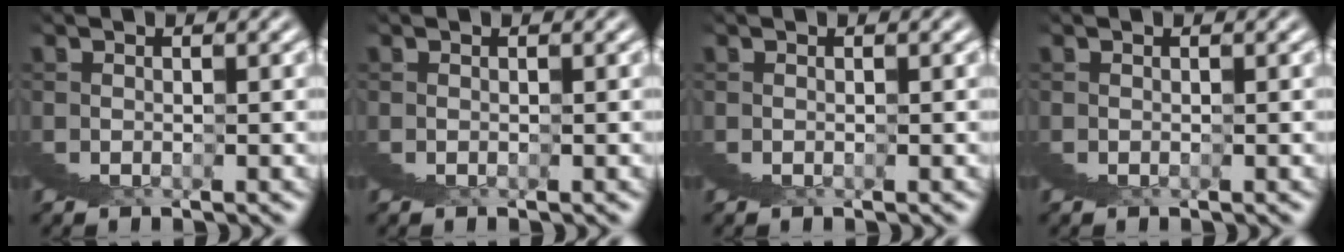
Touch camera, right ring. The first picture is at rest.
{"total": 0.0}
{"total": 0.0}
{"total": 0.0}